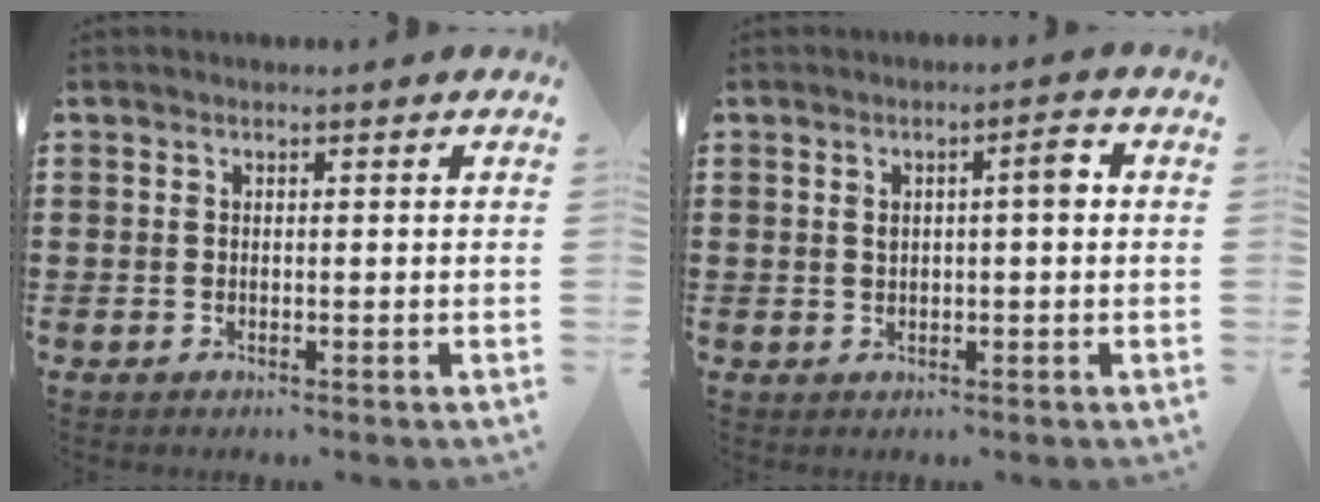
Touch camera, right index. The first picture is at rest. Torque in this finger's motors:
{"motor_torque": [-0.21, 0.18, 0.07, 0.00]}